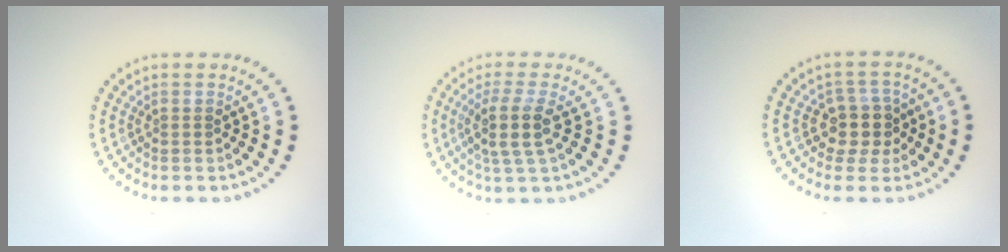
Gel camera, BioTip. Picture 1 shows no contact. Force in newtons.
{"total": 3.3, "press": 2.7, "slide": 2.0}
{"total": 3.0, "press": 2.5, "slide": 1.5}